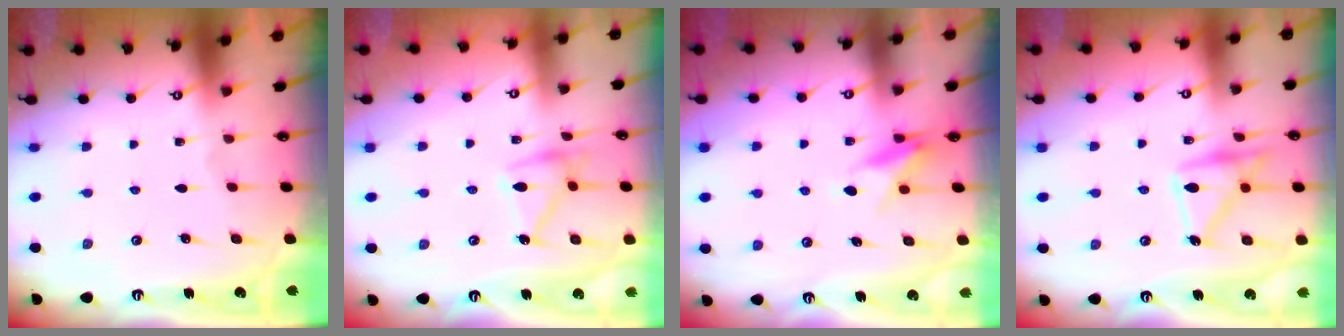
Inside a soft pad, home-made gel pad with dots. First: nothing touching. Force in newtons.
{"total": 13.2, "press": 13.2, "slide": 0.2}
{"total": 8.8, "press": 8.7, "slide": 0.8}
{"total": 17.5, "press": 17.4, "slide": 1.2}